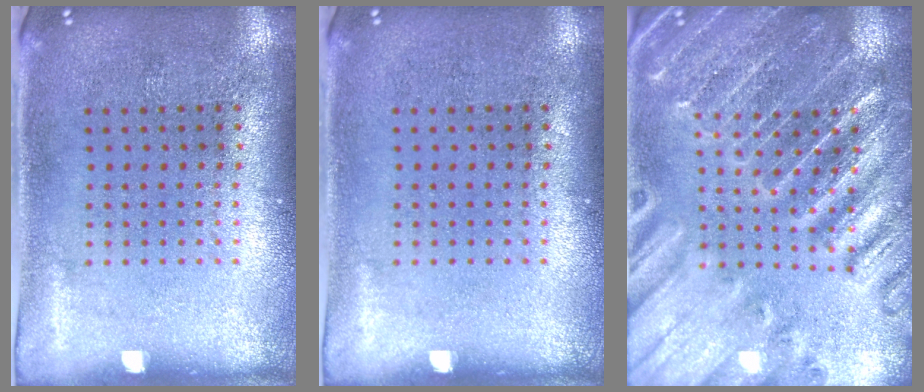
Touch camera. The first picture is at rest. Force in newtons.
{"total": 0.0}
{"total": 3.6, "press": 3.5, "slide": 1.0}